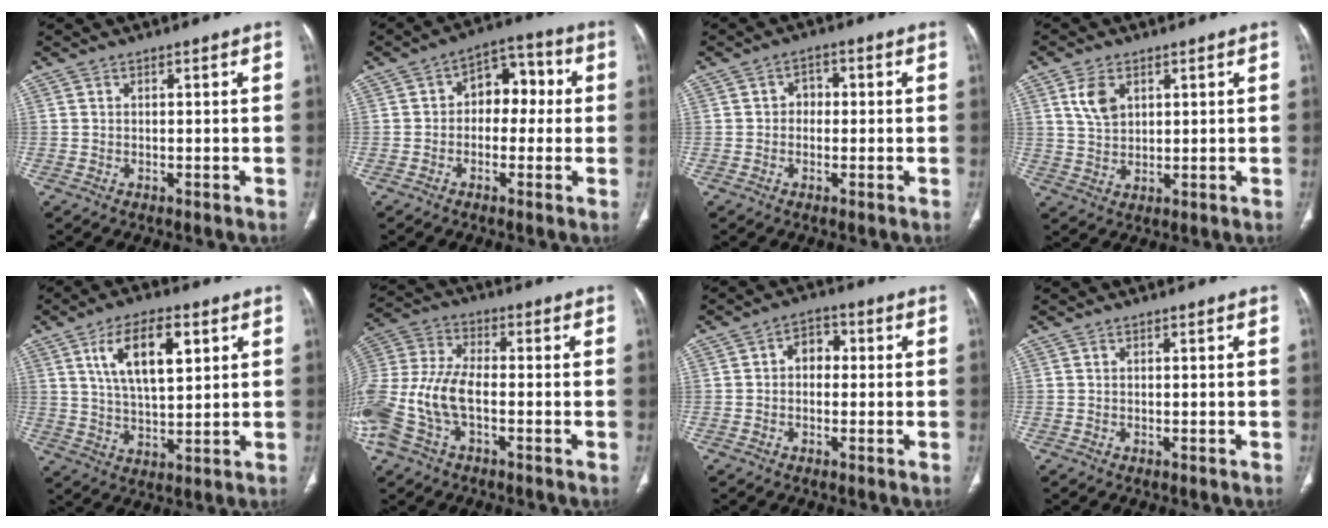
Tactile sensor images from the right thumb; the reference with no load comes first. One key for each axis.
{"total": 8.8, "fx": 0.3, "fy": 6.1, "fz": 6.3, "tx": -0.047, "ty": 0.033, "tz": -0.009}
{"total": 2.9, "fx": -0.1, "fy": 2.4, "fz": 1.6, "tx": -0.007, "ty": 0.013, "tz": -0.009}
{"total": 5.6, "fx": 2.4, "fy": 3.6, "fz": 3.6, "tx": -0.060, "ty": -0.008, "tz": 0.053}
{"total": 12.4, "fx": 4.7, "fy": 5.4, "fz": 10.1, "tx": -0.164, "ty": -0.012, "tz": 0.087}
{"total": 15.4, "fx": -4.2, "fy": 8.2, "fz": 12.4, "tx": -0.290, "ty": 0.027, "tz": -0.078}
{"total": 4.6, "fx": 0.2, "fy": 3.4, "fz": 3.1, "tx": -0.027, "ty": 0.016, "tz": -0.008}
{"total": 0.0}